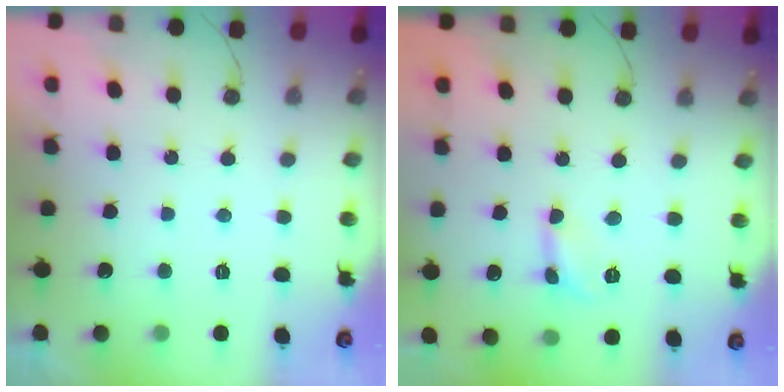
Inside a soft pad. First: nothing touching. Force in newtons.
{"total": 2.8, "press": 2.7, "slide": 0.3}